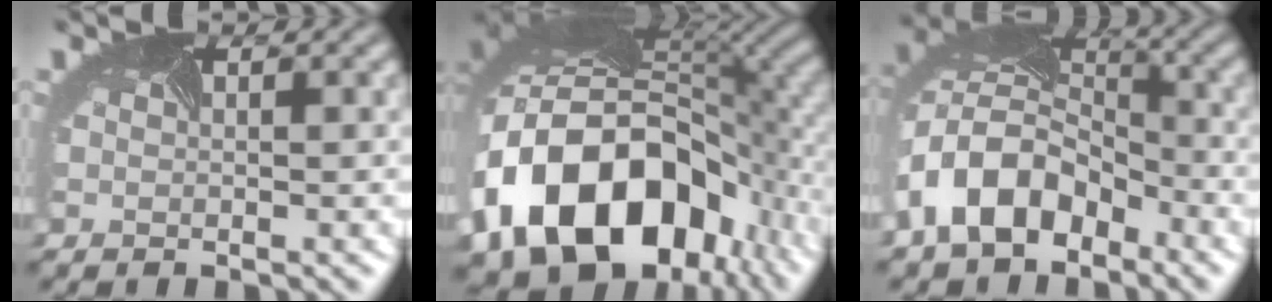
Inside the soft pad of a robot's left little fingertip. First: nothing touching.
{"total": 17.4, "force": [-5.0, 11.9, 11.7], "torque": [-0.244, -0.020, -0.076]}
{"total": 9.7, "force": [-3.7, 6.3, 6.4], "torque": [-0.134, -0.008, -0.075]}